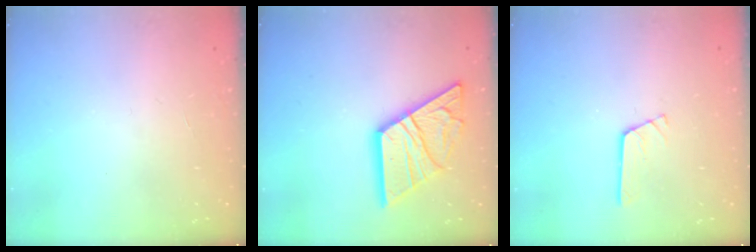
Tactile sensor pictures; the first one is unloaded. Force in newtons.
{"total": 18.4, "press": 18.3, "slide": 1.9}
{"total": 2.9, "press": 2.8, "slide": 0.3}